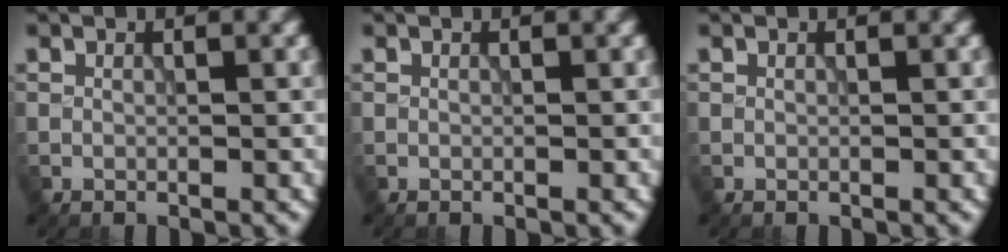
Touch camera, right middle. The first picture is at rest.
{"total": 0.0}
{"total": 0.0}